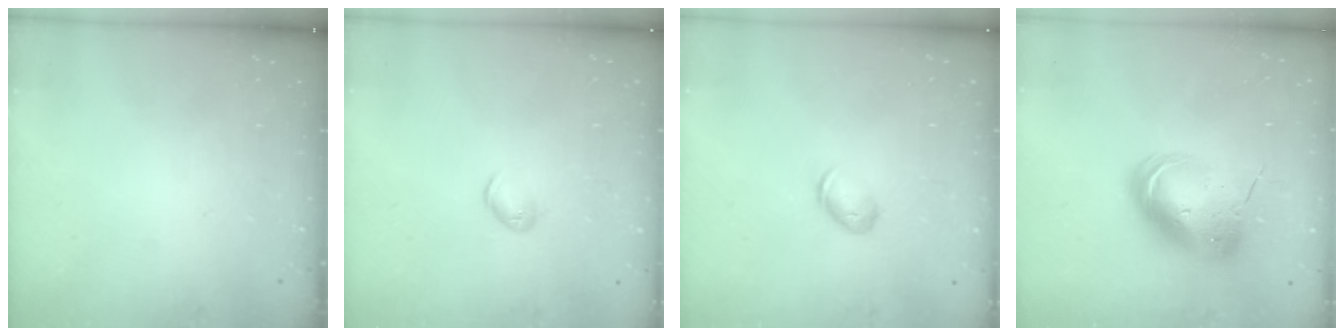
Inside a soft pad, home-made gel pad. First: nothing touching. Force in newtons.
{"total": 5.6, "press": 5.6, "slide": 0.8}
{"total": 7.0, "press": 7.0, "slide": 1.0}
{"total": 13.6, "press": 13.3, "slide": 2.5}